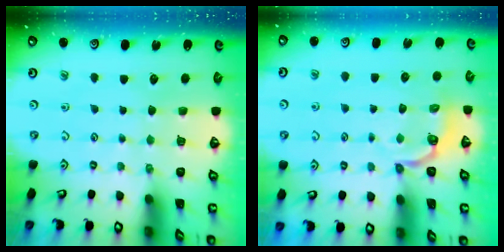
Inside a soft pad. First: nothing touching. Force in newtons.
{"total": 4.4, "press": 3.8, "slide": 2.3}